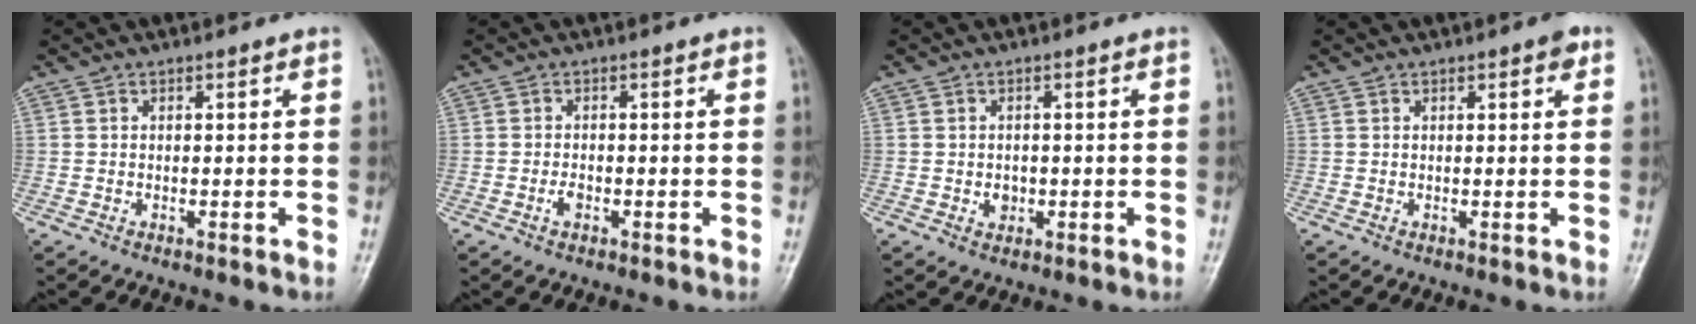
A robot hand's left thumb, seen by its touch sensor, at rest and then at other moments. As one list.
[{"total": 1.6, "force": [-0.6, 0.9, 1.1], "torque": [-0.020, 0.002, -0.013]}, {"total": 1.9, "force": [-0.3, 1.6, 1.0], "torque": [-0.005, 0.002, -0.002]}, {"total": 2.0, "force": [1.0, 0.6, 1.6], "torque": [-0.018, -0.001, 0.011]}]